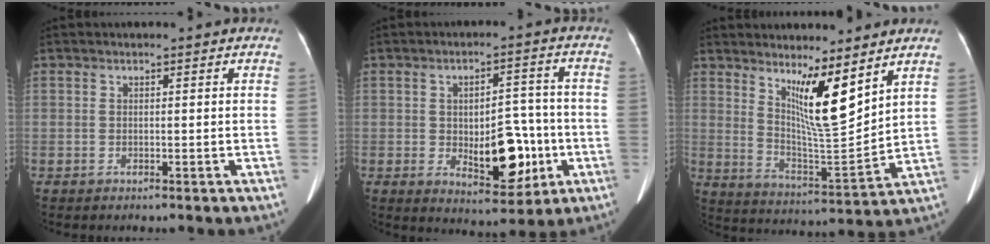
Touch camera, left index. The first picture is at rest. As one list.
[{"total": 10.3, "force": [-2.3, 4.9, 8.8], "torque": [-0.120, 0.006, -0.023]}, {"total": 9.8, "force": [6.0, 0.8, 7.7], "torque": [-0.139, -0.023, 0.117]}]